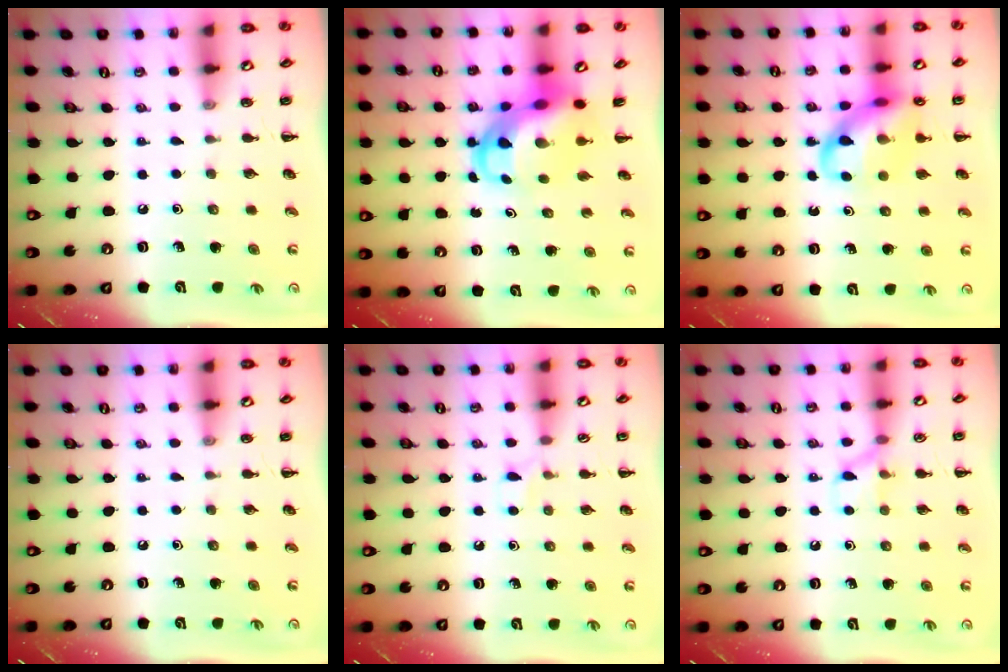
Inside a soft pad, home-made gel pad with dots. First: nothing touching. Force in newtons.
{"total": 7.7, "press": 7.5, "slide": 2.0}
{"total": 13.8, "press": 13.6, "slide": 2.7}
{"total": 0.0}
{"total": 4.6, "press": 4.2, "slide": 1.6}
{"total": 6.7, "press": 6.7, "slide": 0.5}